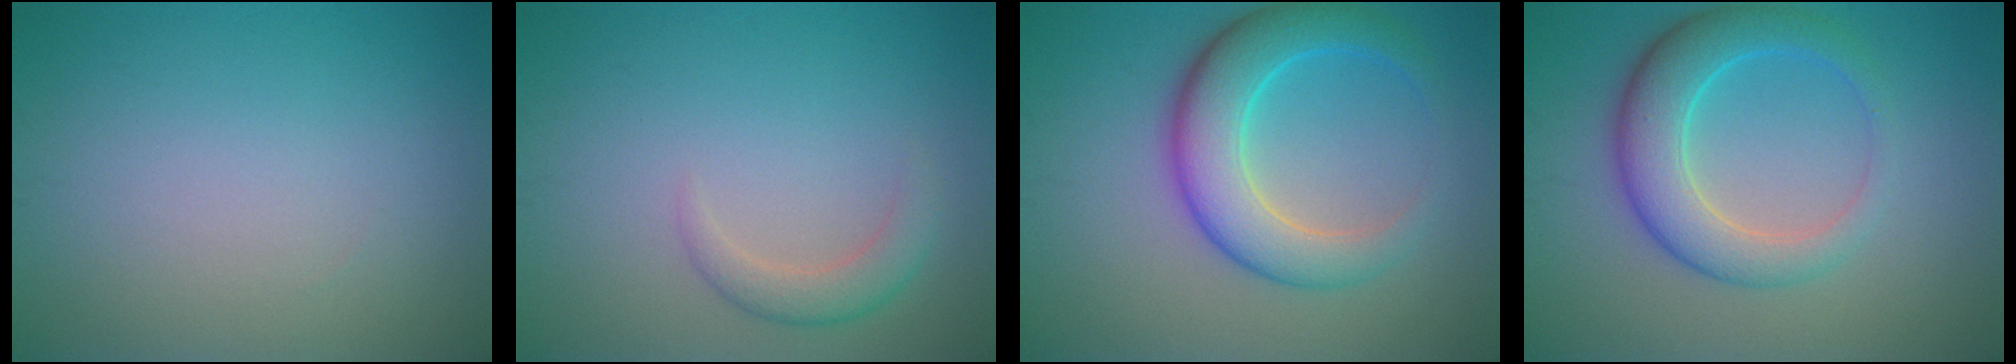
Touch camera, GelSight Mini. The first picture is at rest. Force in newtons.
{"total": 2.2, "press": 2.2, "slide": 0.1}
{"total": 6.6, "press": 6.6, "slide": 0.1}
{"total": 5.6, "press": 5.6, "slide": 0.2}